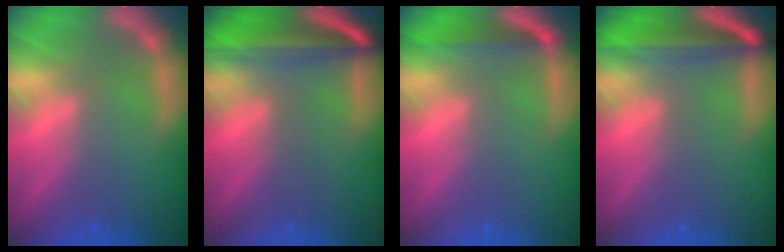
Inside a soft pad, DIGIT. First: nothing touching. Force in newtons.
{"total": 8.5}
{"total": 3.0}
{"total": 7.6}